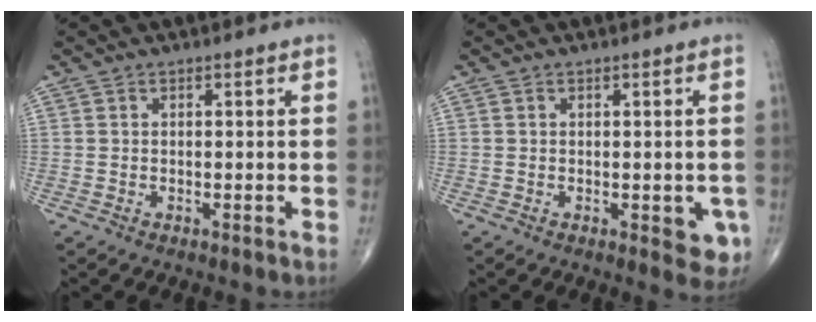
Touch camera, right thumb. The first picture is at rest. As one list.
[{"total": 4.7, "force": [-1.2, 2.3, 4.0], "torque": [-0.021, -0.004, -0.011]}]